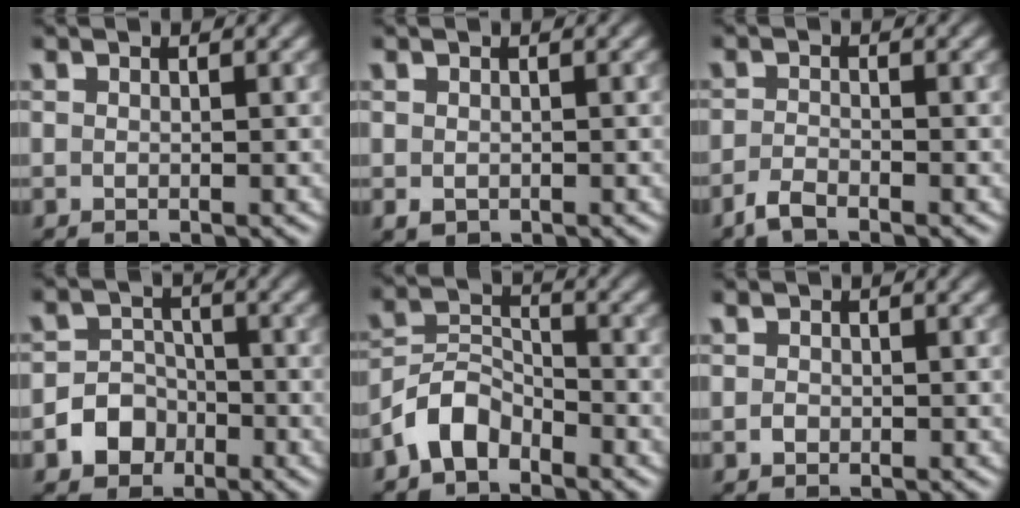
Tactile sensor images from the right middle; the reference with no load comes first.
{"total": 0.6, "force": [-0.3, 0.5, 0.2], "torque": [-0.005, -0.003, -0.003]}
{"total": 1.8, "force": [-1.6, 0.3, 0.8], "torque": [-0.022, -0.003, -0.038]}
{"total": 3.8, "force": [-2.1, 3.0, 1.0], "torque": [0.001, 0.002, -0.047]}
{"total": 4.1, "force": [-3.1, 2.1, 1.7], "torque": [-0.034, 0.010, -0.071]}
{"total": 0.7, "force": [-0.3, 0.7, 0.1], "torque": [-0.006, -0.002, -0.007]}